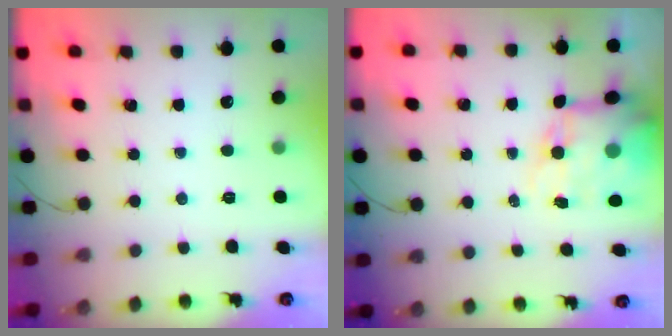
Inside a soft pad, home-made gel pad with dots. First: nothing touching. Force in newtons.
{"total": 12.8, "press": 12.3, "slide": 3.4}